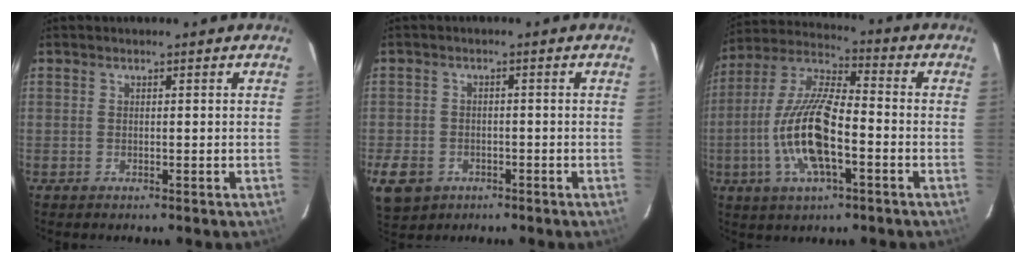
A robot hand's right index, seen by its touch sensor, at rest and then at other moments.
{"total": 9.5, "force": [-4.1, 7.4, 4.3], "torque": [-0.120, -0.004, -0.060]}
{"total": 15.8, "force": [-4.5, 5.1, 14.2], "torque": [-0.292, -0.004, -0.091]}